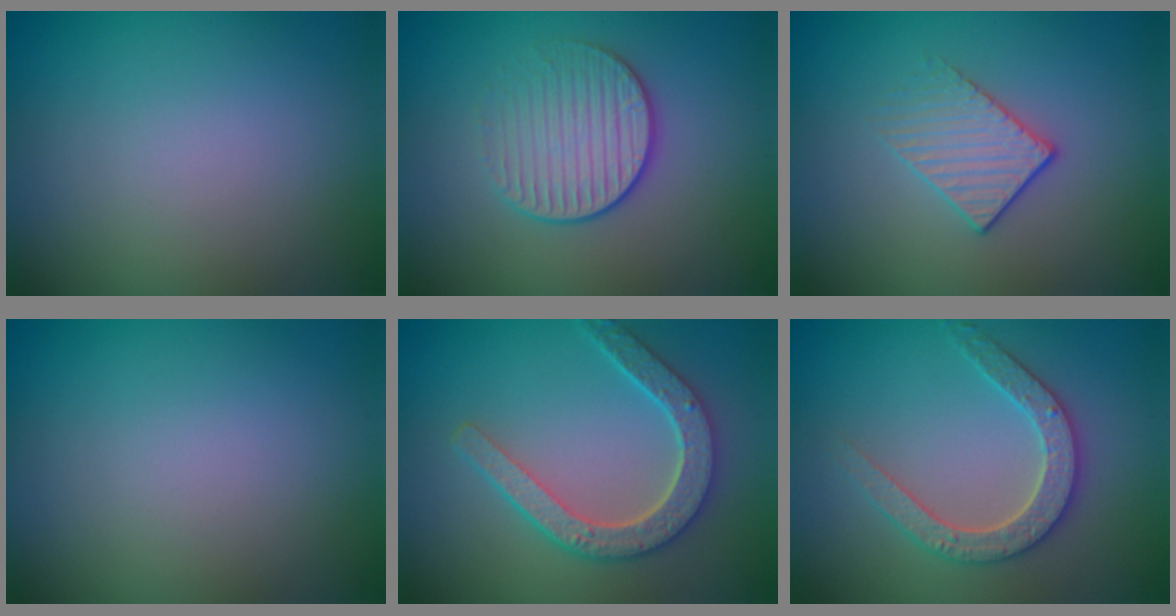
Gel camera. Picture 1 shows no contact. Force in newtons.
{"total": 3.3, "press": 2.9, "slide": 1.4}
{"total": 1.8, "press": 1.4, "slide": 1.1}
{"total": 0.0}
{"total": 5.1, "press": 4.0, "slide": 3.2}
{"total": 3.2, "press": 3.1, "slide": 0.7}